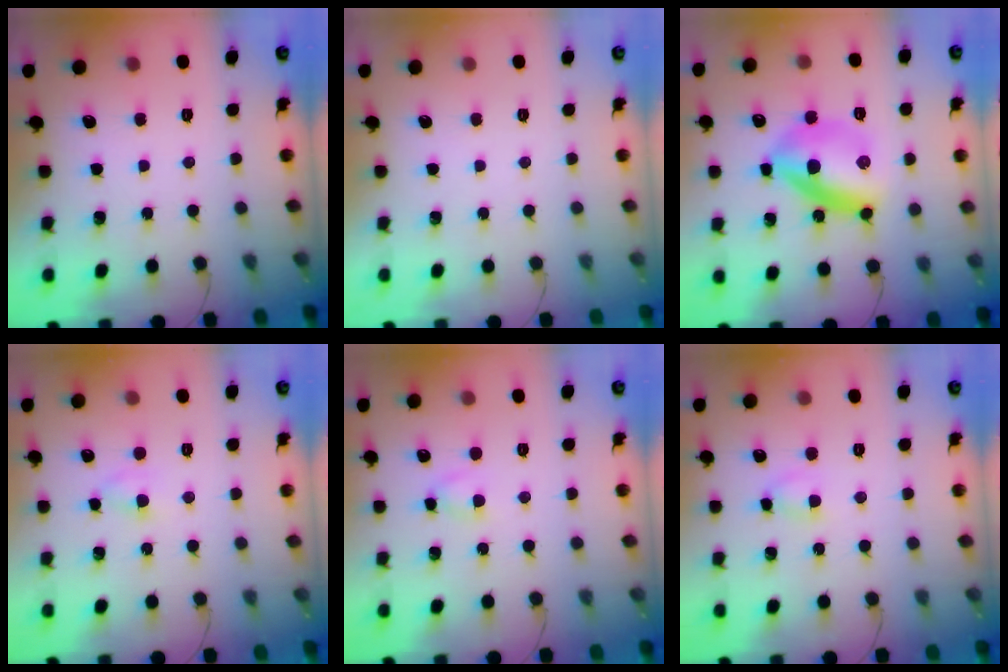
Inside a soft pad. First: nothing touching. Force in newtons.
{"total": 0.0}
{"total": 14.5, "press": 14.5, "slide": 0.8}
{"total": 2.7, "press": 2.4, "slide": 1.2}
{"total": 2.9, "press": 2.7, "slide": 1.0}
{"total": 3.8, "press": 3.6, "slide": 1.3}